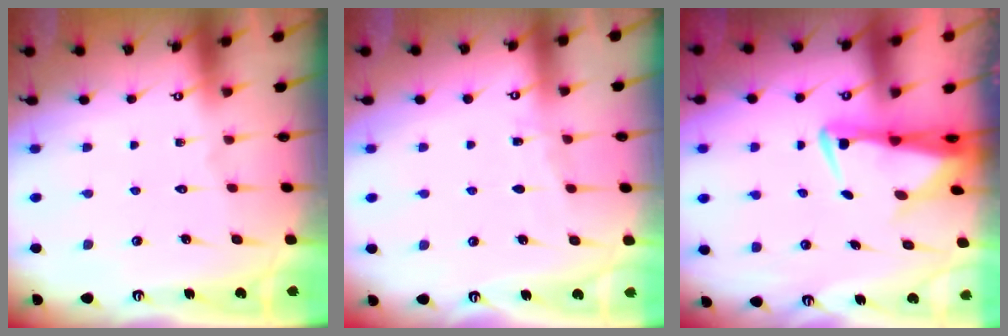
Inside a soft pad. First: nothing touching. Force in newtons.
{"total": 2.8, "press": 2.7, "slide": 0.4}
{"total": 3.9, "press": 3.9, "slide": 0.7}